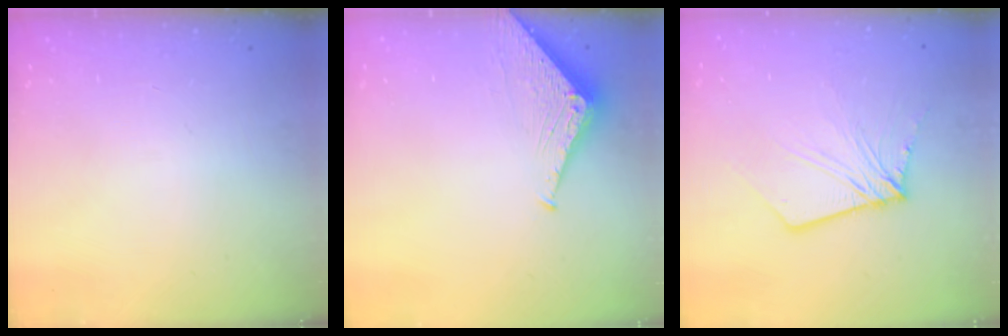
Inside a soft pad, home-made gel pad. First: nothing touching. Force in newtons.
{"total": 3.8, "press": 3.7, "slide": 0.5}
{"total": 8.6, "press": 8.5, "slide": 1.0}